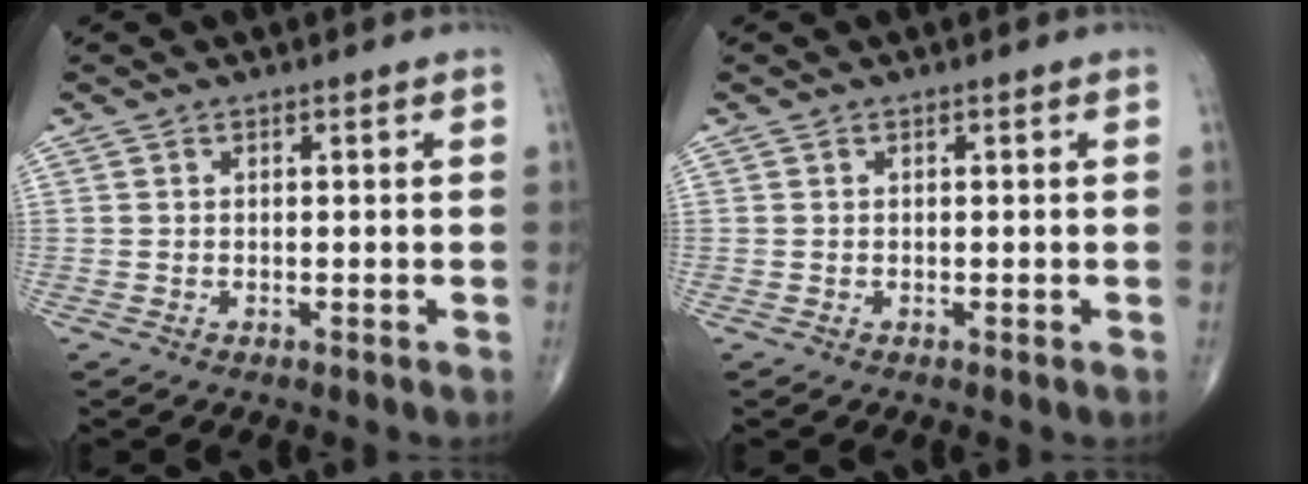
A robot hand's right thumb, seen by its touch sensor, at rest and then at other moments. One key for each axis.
{"total": 0.0}